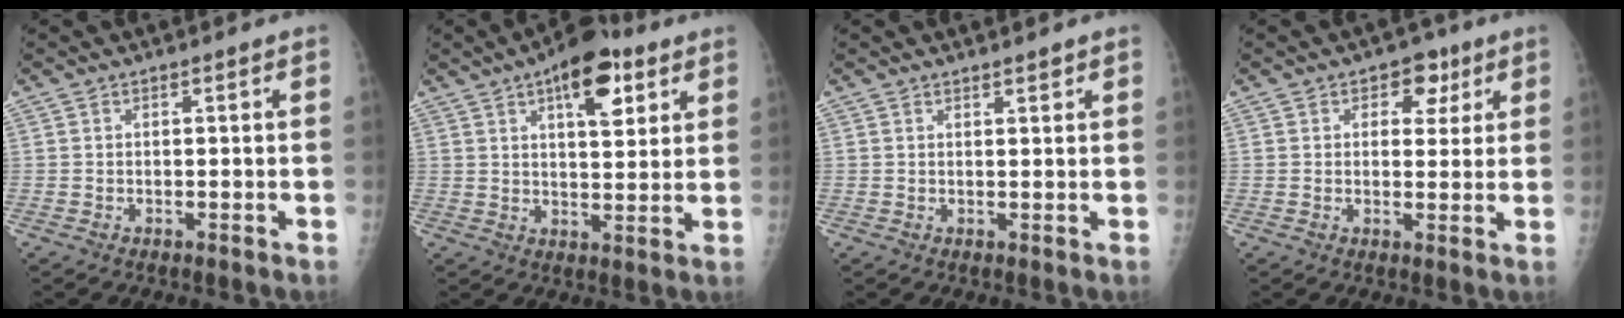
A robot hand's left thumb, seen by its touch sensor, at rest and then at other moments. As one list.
[{"total": 11.8, "force": [5.9, 5.3, 8.8], "torque": [-0.101, -0.016, 0.083]}, {"total": 1.1, "force": [0.9, 0.3, 0.5], "torque": [-0.006, -0.006, 0.014]}, {"total": 5.6, "force": [2.6, 4.0, 2.9], "torque": [0.000, -0.005, 0.027]}]